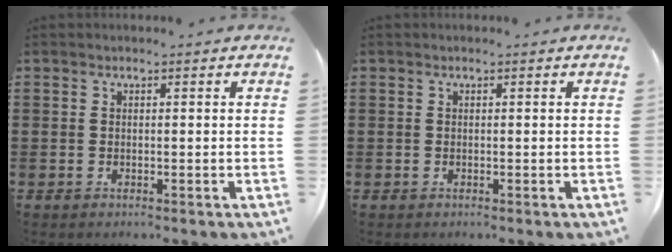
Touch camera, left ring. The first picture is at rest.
{"total": 0.0}